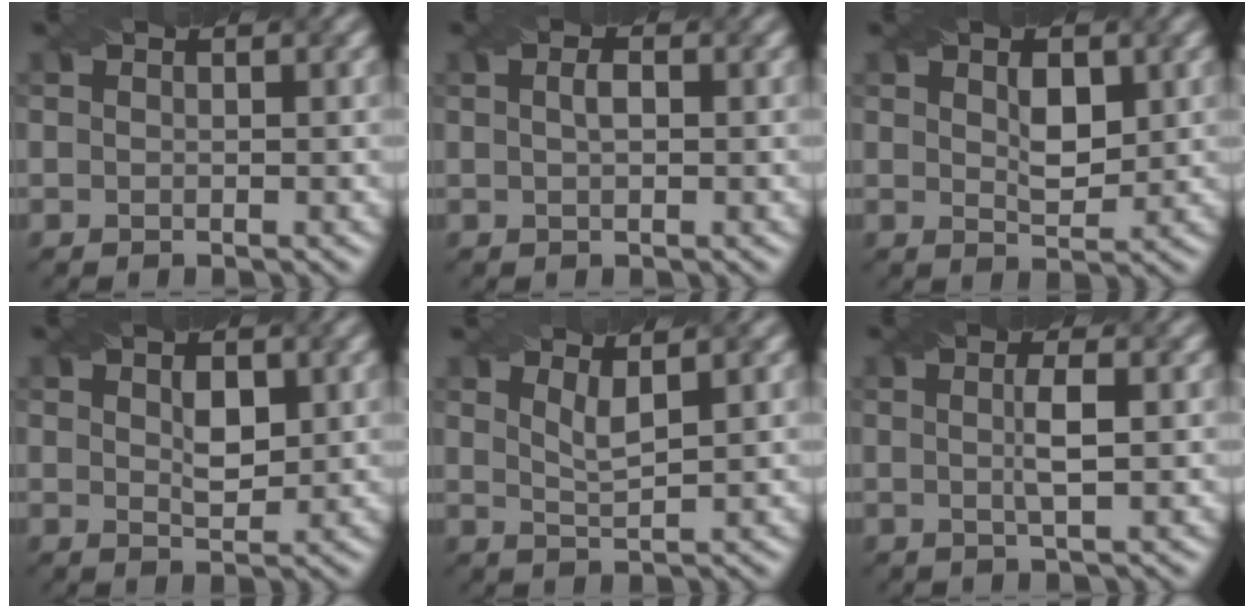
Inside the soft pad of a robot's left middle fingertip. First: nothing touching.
{"total": 1.3, "force": [0.2, 0.5, 1.1], "torque": [-0.023, 0.004, 0.003]}
{"total": 2.9, "force": [1.0, 1.5, 2.3], "torque": [-0.041, -0.002, 0.021]}
{"total": 2.6, "force": [0.8, 1.4, 2.1], "torque": [-0.037, -0.002, 0.018]}
{"total": 2.1, "force": [1.3, 0.5, 1.6], "torque": [-0.028, -0.004, 0.025]}
{"total": 2.4, "force": [0.1, 0.4, 2.4], "torque": [-0.045, 0.003, 0.000]}